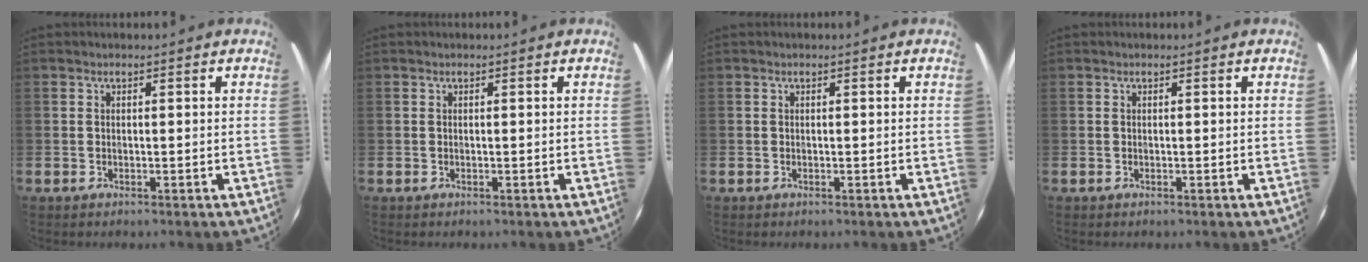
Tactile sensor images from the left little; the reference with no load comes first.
{"total": 0.0}
{"total": 0.0}
{"total": 0.0}